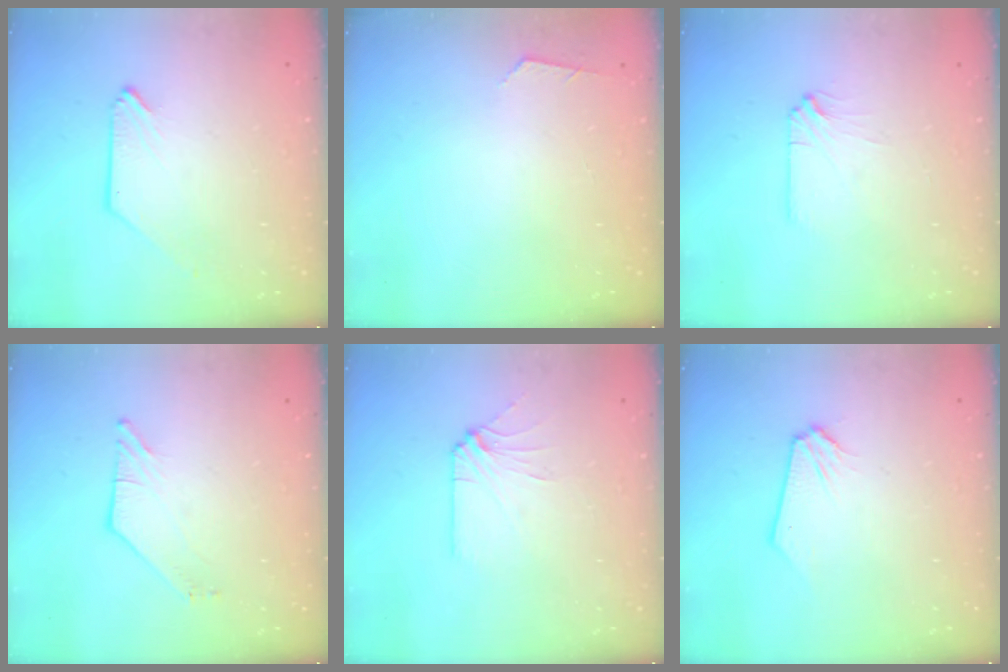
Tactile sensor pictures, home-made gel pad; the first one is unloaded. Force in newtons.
{"total": 1.7, "press": 1.7, "slide": 0.2}
{"total": 2.5, "press": 2.5, "slide": 0.4}
{"total": 3.6, "press": 3.6, "slide": 0.4}
{"total": 4.1, "press": 4.1, "slide": 0.6}
{"total": 0.0}